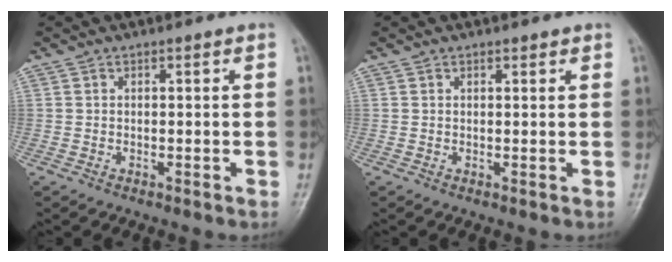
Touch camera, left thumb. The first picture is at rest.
{"total": 1.0, "force": [0.7, 0.4, 0.4], "torque": [-0.002, -0.003, 0.008]}